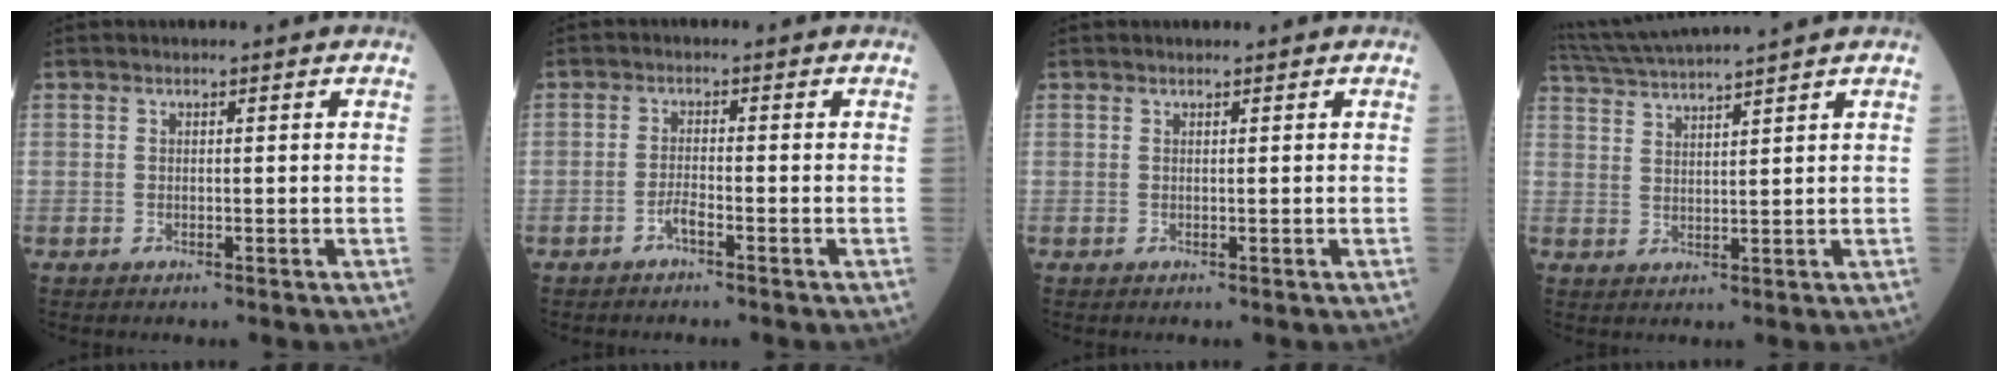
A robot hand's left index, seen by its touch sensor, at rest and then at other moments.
{"total": 1.6, "force": [-1.2, 0.0, 1.2], "torque": [-0.024, 0.001, -0.024]}
{"total": 0.8, "force": [0.7, -0.1, 0.3], "torque": [-0.011, 0.007, 0.016]}
{"total": 10.5, "force": [9.4, -1.6, 4.3], "torque": [-0.085, 0.022, 0.156]}